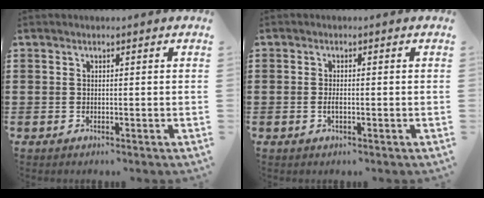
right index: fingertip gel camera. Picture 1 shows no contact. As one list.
[{"total": 1.4, "force": [-0.3, 0.5, 1.3], "torque": [-0.025, -0.002, -0.005]}]